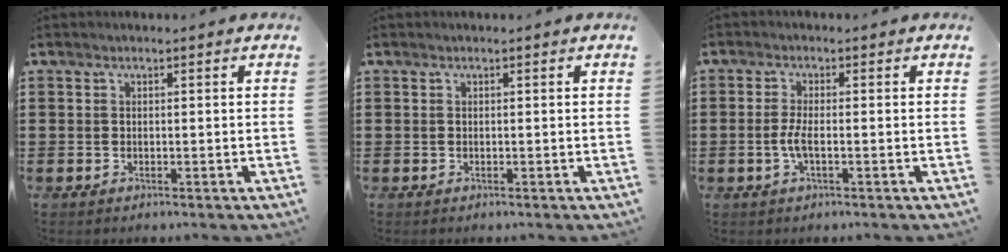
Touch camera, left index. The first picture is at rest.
{"total": 0.0}
{"total": 3.0, "force": [-0.7, 0.6, 2.8], "torque": [-0.066, -0.005, -0.018]}